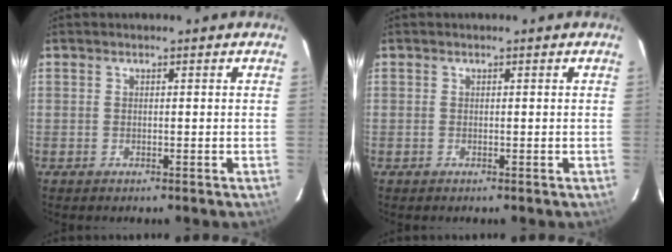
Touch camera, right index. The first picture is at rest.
{"total": 0.0}